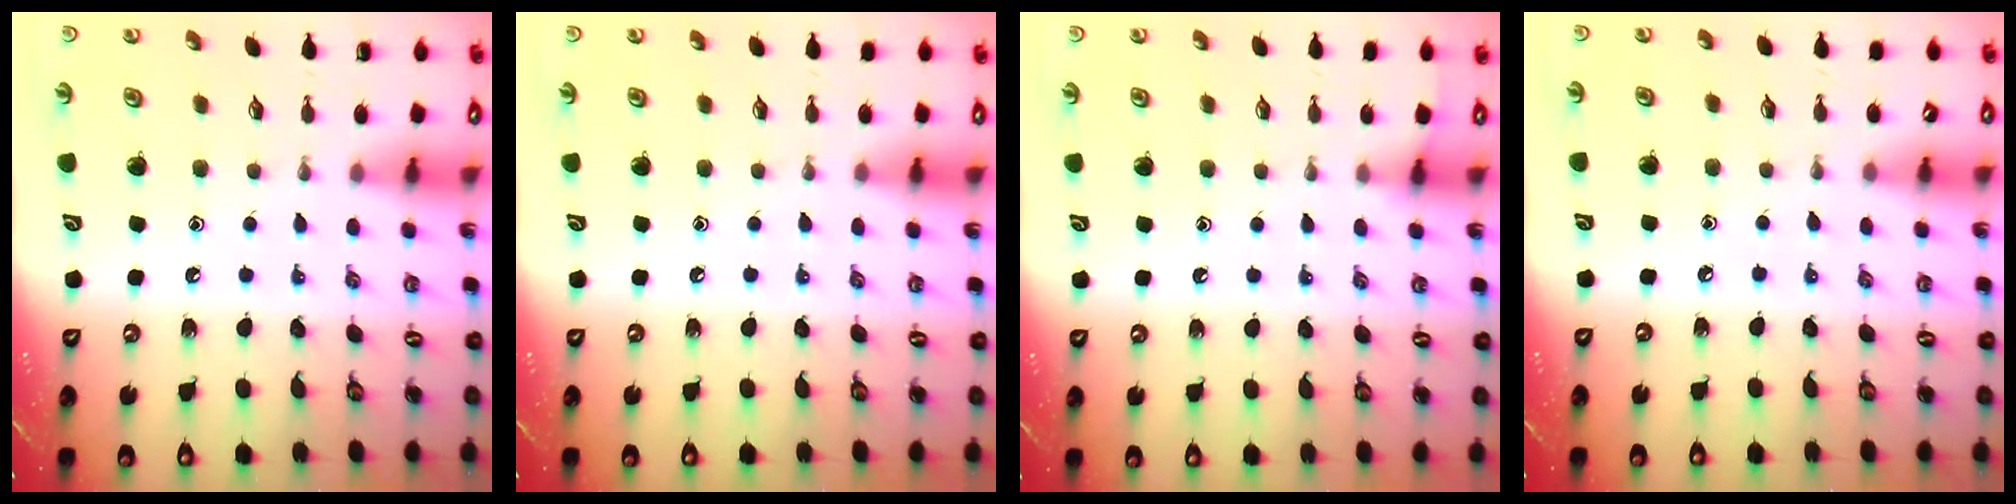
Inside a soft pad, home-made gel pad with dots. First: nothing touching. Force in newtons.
{"total": 2.8, "press": 2.8, "slide": 0.5}
{"total": 2.8, "press": 2.8, "slide": 0.5}
{"total": 2.3, "press": 2.3, "slide": 0.4}